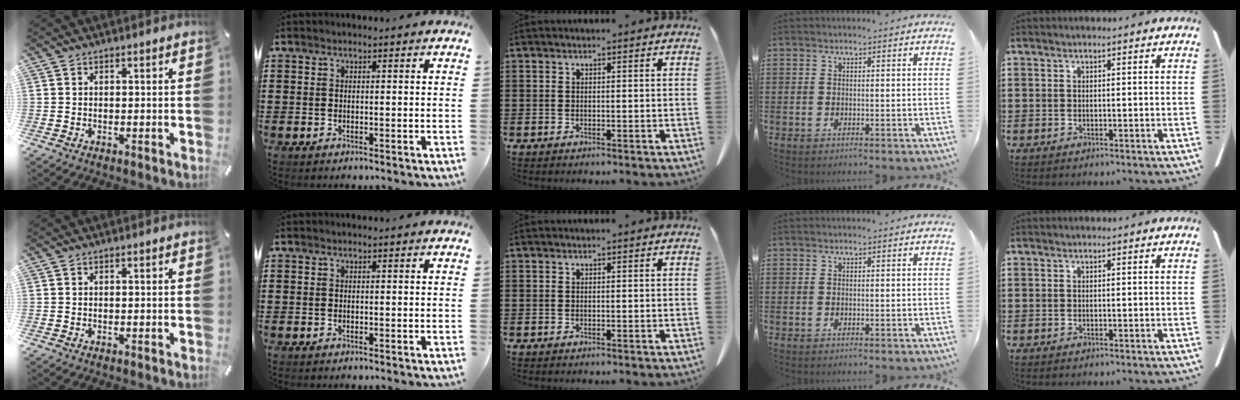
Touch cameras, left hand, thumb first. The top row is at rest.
{}